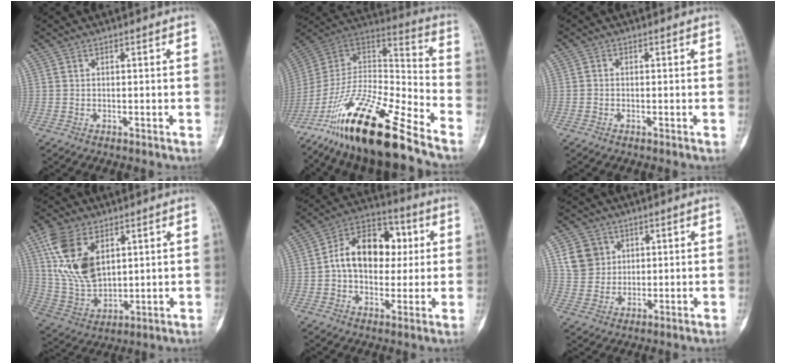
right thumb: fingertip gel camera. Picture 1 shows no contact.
{"total": 25.1, "force": [-17.6, 5.4, 17.1], "torque": [-0.325, 0.056, -0.317]}
{"total": 0.5, "force": [-0.2, 0.4, 0.2], "torque": [0.001, 0.002, -0.007]}
{"total": 15.0, "force": [5.7, 8.9, 10.7], "torque": [-0.206, -0.018, 0.125]}
{"total": 15.6, "force": [1.6, 10.8, 11.2], "torque": [-0.135, 0.026, 0.016]}
{"total": 7.2, "force": [2.6, 6.4, 2.3], "torque": [-0.018, -0.007, 0.053]}